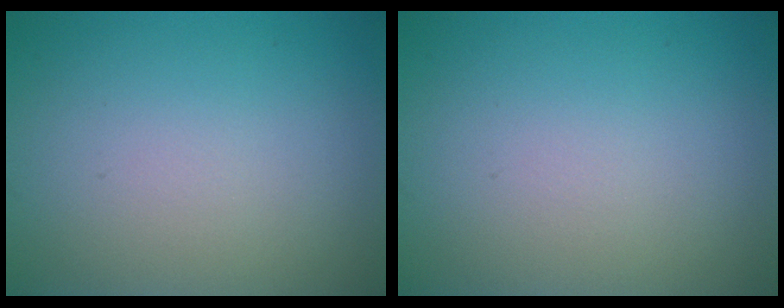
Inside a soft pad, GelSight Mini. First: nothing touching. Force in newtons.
{"total": 0.0}